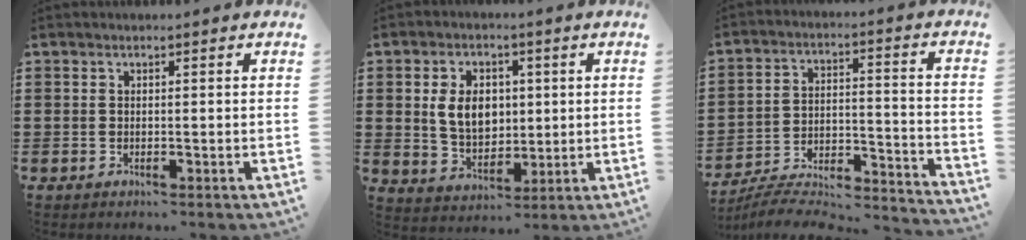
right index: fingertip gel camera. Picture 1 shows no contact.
{"total": 7.2, "force": [1.1, 5.2, 4.9], "torque": [-0.098, 0.008, 0.014]}
{"total": 5.1, "force": [-4.6, 1.3, 1.6], "torque": [-0.032, -0.007, -0.096]}